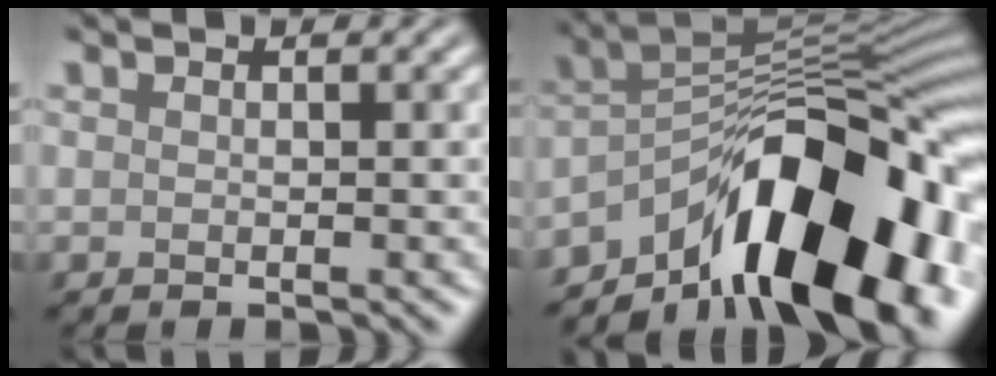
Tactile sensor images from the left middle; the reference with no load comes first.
{"total": 14.4, "force": [-8.0, 5.4, 10.6], "torque": [-0.141, 0.011, -0.136]}